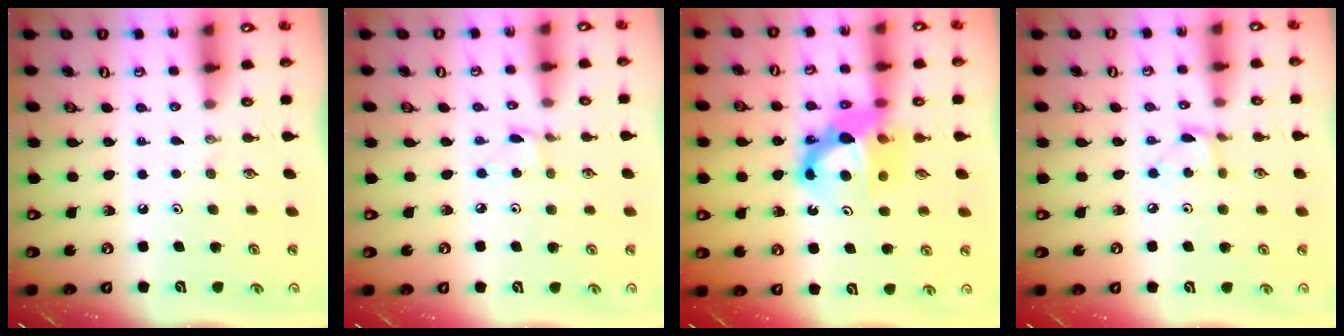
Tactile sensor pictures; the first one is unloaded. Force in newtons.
{"total": 2.0, "press": 2.0, "slide": 0.2}
{"total": 11.5, "press": 11.5, "slide": 1.4}
{"total": 3.0, "press": 3.0, "slide": 0.2}